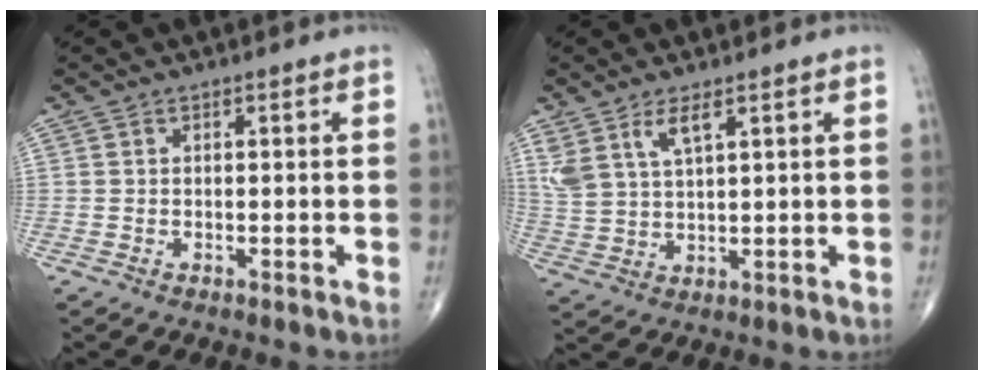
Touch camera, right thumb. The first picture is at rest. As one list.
[{"total": 6.2, "force": [3.6, 2.2, 4.6], "torque": [-0.098, -0.012, 0.080]}]